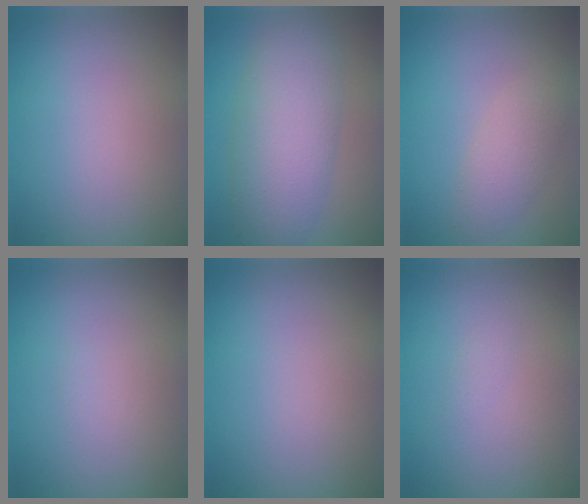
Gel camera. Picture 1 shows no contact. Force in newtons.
{"total": 7.0, "press": 7.0, "slide": 0.3}
{"total": 2.5, "press": 2.5, "slide": 0.1}
{"total": 0.0}
{"total": 0.0}
{"total": 0.5, "press": 0.5, "slide": 0.1}